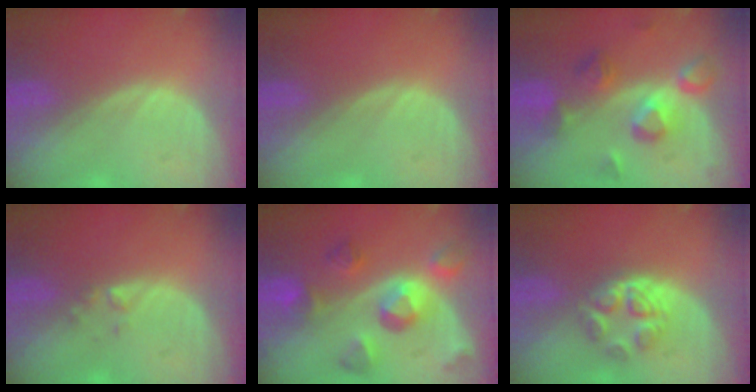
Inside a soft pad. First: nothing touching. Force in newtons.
{"total": 0.0}
{"total": 7.5, "press": 7.4, "slide": 0.8}
{"total": 1.2, "press": 1.2, "slide": 0.1}
{"total": 9.7, "press": 8.8, "slide": 4.1}
{"total": 5.6, "press": 5.0, "slide": 2.5}